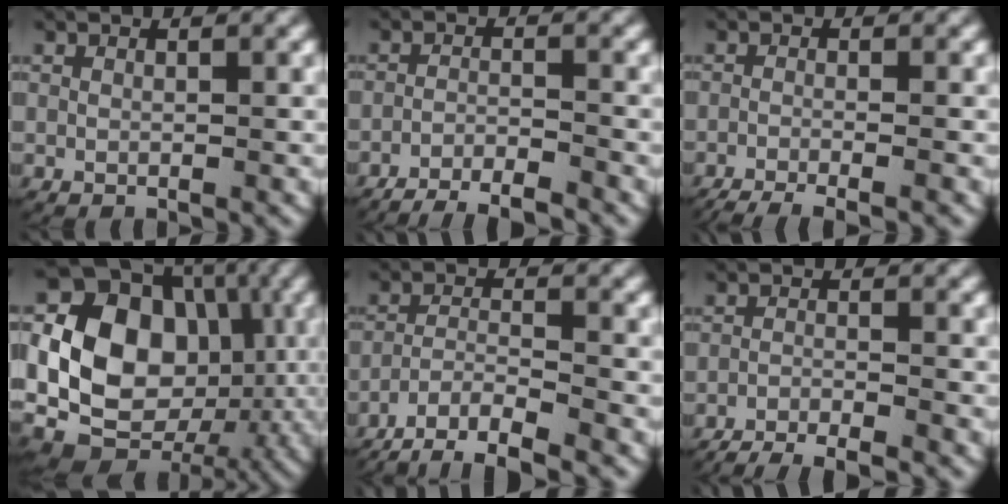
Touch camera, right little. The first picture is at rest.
{"total": 8.5, "force": [-8.1, 2.0, 1.5], "torque": [-0.016, -0.025, -0.129]}
{"total": 6.4, "force": [-5.7, 1.7, 2.4], "torque": [-0.037, -0.016, -0.083]}
{"total": 17.5, "force": [-1.6, 14.4, 9.7], "torque": [-0.242, -0.055, -0.009]}
{"total": 8.2, "force": [-6.7, 3.4, 3.3], "torque": [-0.057, -0.018, -0.107]}
{"total": 8.1, "force": [-7.6, 2.0, 1.7], "torque": [-0.019, -0.020, -0.118]}